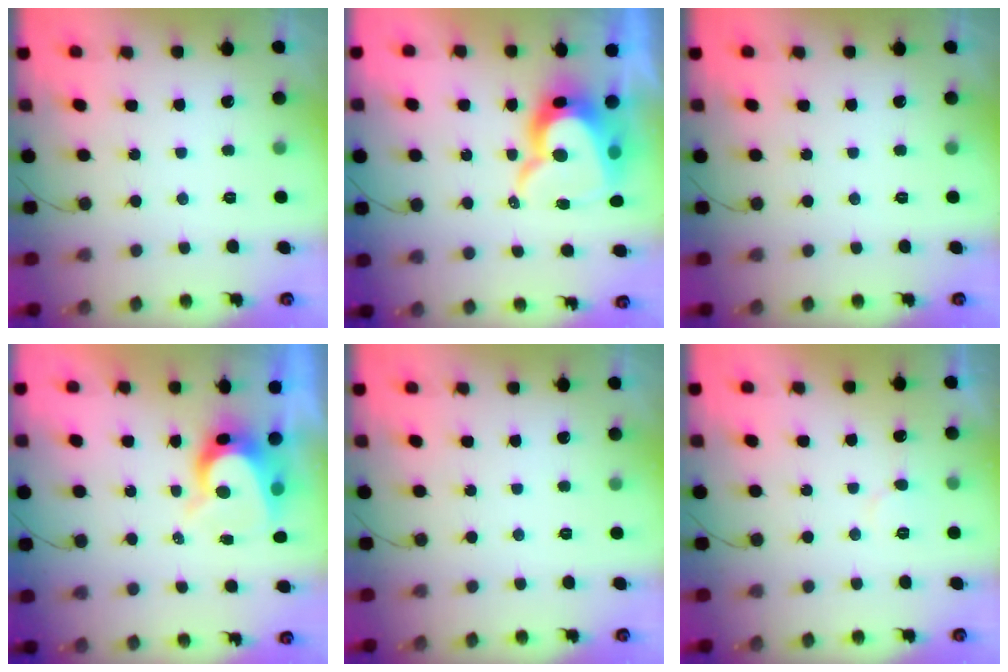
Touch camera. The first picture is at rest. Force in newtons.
{"total": 15.4, "press": 15.3, "slide": 1.3}
{"total": 0.0}
{"total": 8.3, "press": 8.2, "slide": 0.8}
{"total": 0.0}
{"total": 3.8, "press": 3.8, "slide": 0.2}